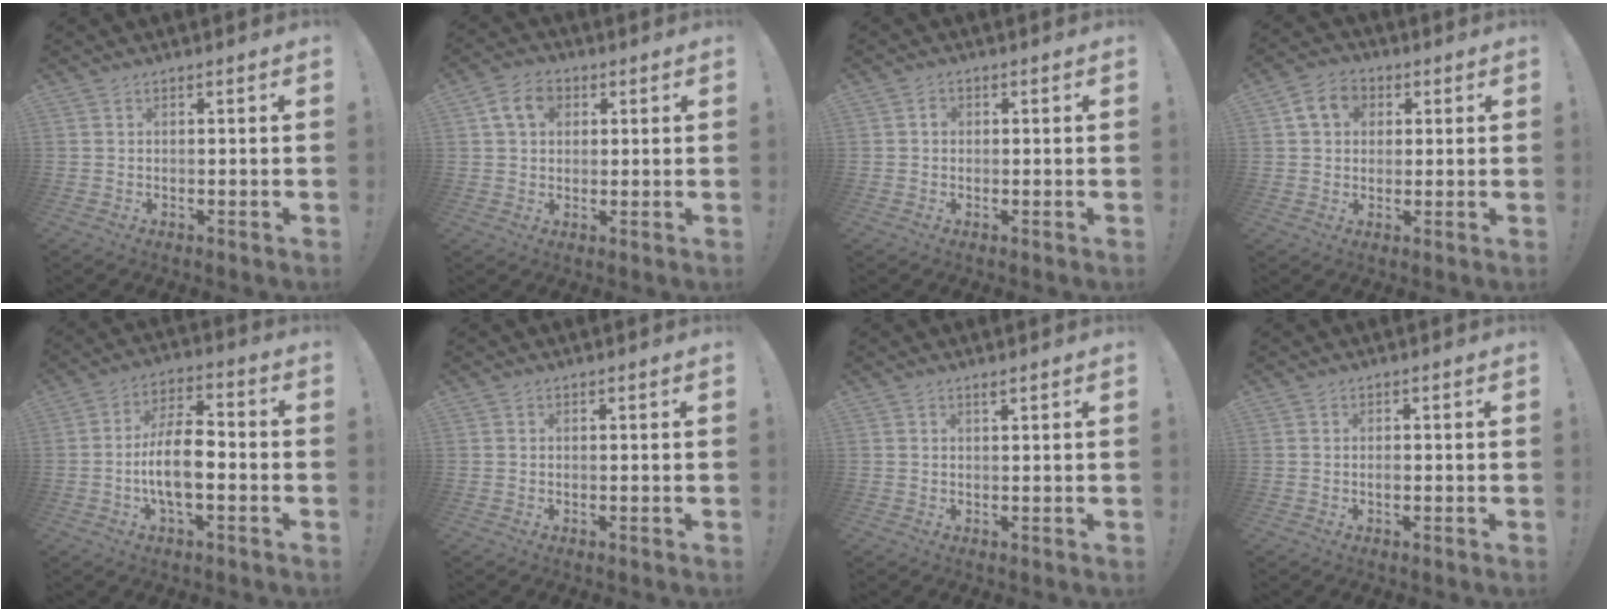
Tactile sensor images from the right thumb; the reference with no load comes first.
{"total": 7.8, "force": [2.7, 5.9, 4.4], "torque": [-0.068, 0.007, 0.052]}
{"total": 1.5, "force": [-0.2, 1.3, 0.8], "torque": [-0.012, 0.005, -0.005]}
{"total": 7.9, "force": [2.7, 6.4, 3.7], "torque": [-0.058, 0.005, 0.053]}
{"total": 11.6, "force": [-3.2, 5.1, 10.0], "torque": [-0.189, 0.012, -0.060]}
{"total": 0.0}
{"total": 1.0, "force": [0.8, 0.0, 0.5], "torque": [-0.004, -0.002, 0.013]}
{"total": 0.8, "force": [-0.4, 0.4, 0.6], "torque": [-0.006, -0.001, -0.009]}